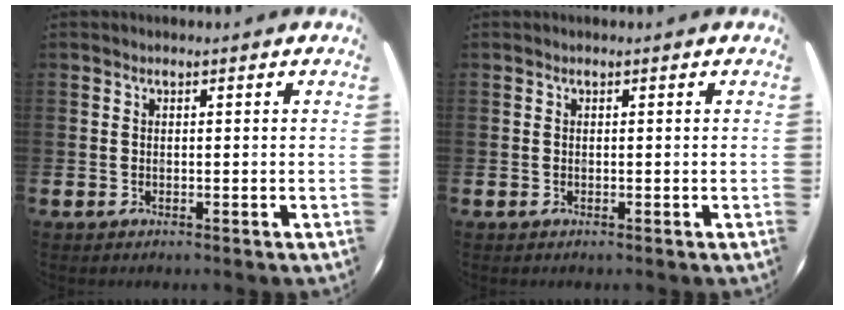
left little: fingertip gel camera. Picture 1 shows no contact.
{"total": 0.0}